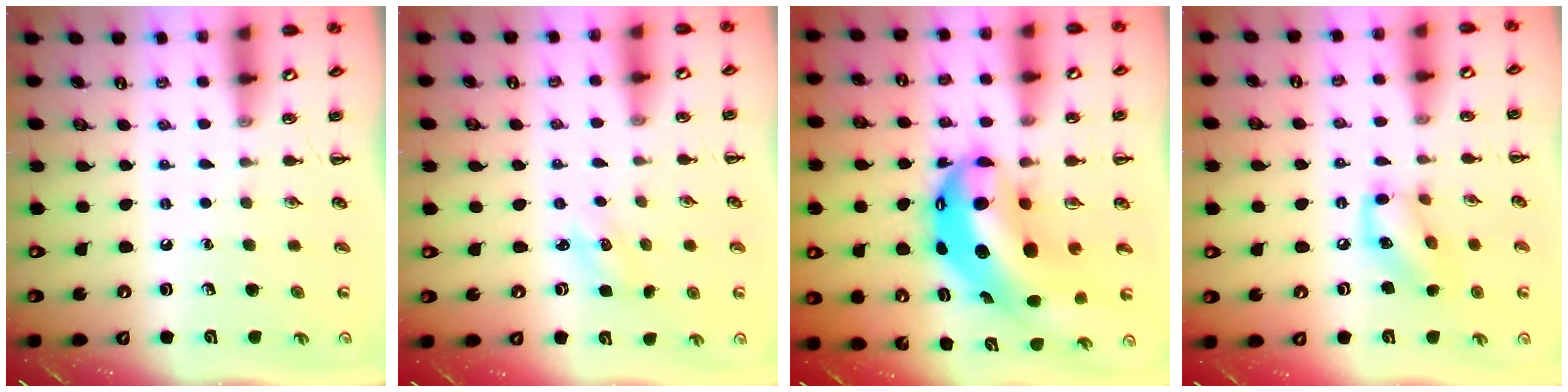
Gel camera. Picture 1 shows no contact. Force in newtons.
{"total": 2.1, "press": 2.0, "slide": 0.6}
{"total": 15.2, "press": 14.7, "slide": 4.0}
{"total": 11.2, "press": 11.2, "slide": 0.4}